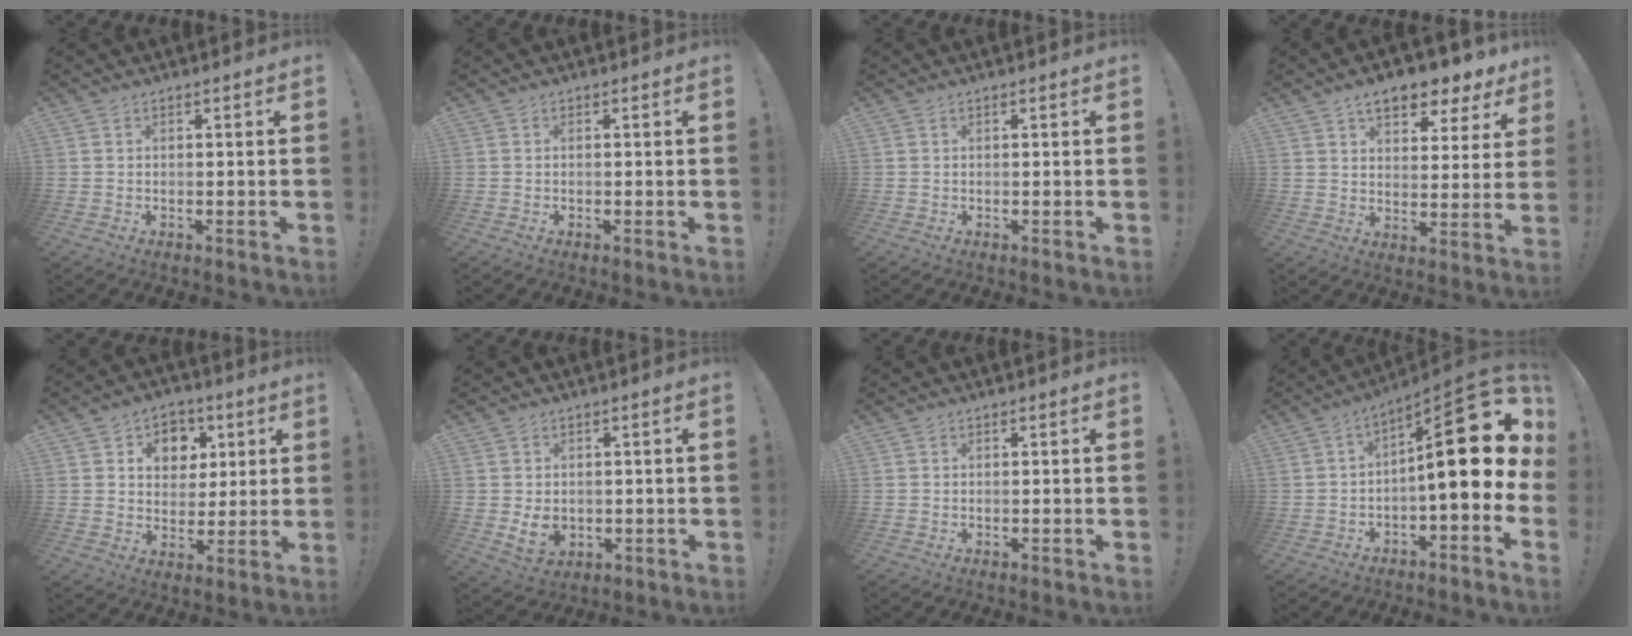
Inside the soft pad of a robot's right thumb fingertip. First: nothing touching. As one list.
[{"total": 0.0}, {"total": 0.0}, {"total": 10.1, "force": [6.8, 4.4, 5.9], "torque": [-0.084, -0.045, 0.119]}, {"total": 9.0, "force": [3.5, 7.8, 2.9], "torque": [-0.034, -0.021, 0.071]}, {"total": 5.8, "force": [0.4, 4.8, 3.3], "torque": [-0.040, -0.009, 0.008]}, {"total": 0.0}, {"total": 19.6, "force": [3.0, 5.5, 18.6], "torque": [-0.260, -0.021, 0.050]}]